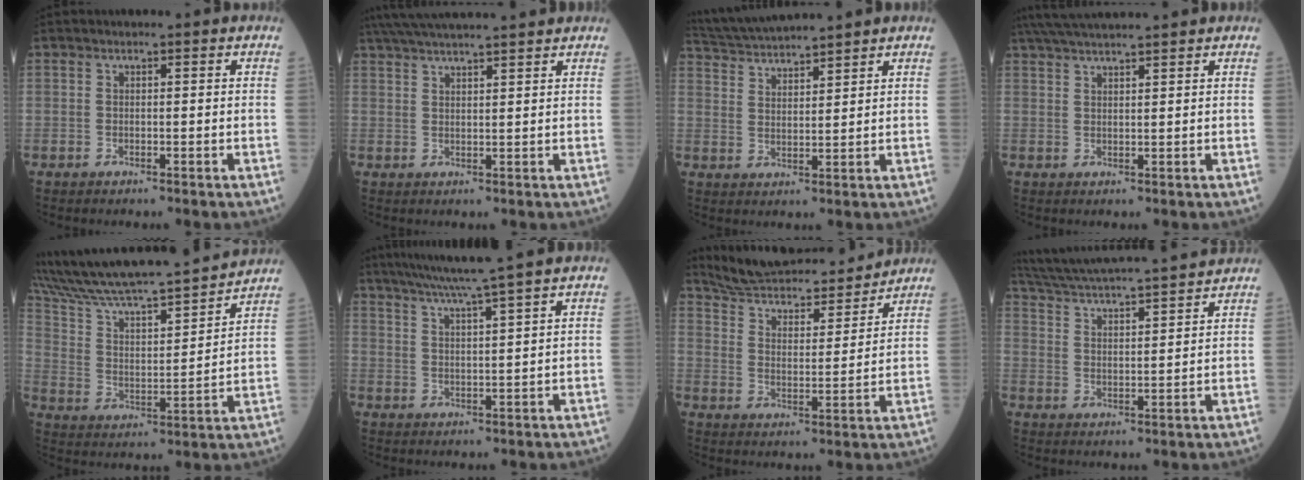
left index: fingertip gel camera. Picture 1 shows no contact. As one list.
[{"total": 13.9, "force": [12.5, 0.3, 6.0], "torque": [-0.113, 0.036, 0.190]}, {"total": 10.5, "force": [9.9, -0.1, 3.5], "torque": [-0.076, 0.029, 0.179]}, {"total": 9.9, "force": [8.9, 0.0, 4.3], "torque": [-0.079, 0.035, 0.141]}, {"total": 21.9, "force": [19.3, 2.1, 10.2], "torque": [-0.177, 0.015, 0.311]}, {"total": 10.4, "force": [8.6, -2.1, 5.5], "torque": [-0.094, 0.006, 0.132]}, {"total": 17.9, "force": [16.8, 2.9, 5.3], "torque": [-0.082, 0.000, 0.251]}, {"total": 19.4, "force": [18.0, 0.1, 7.2], "torque": [-0.139, 0.014, 0.273]}]